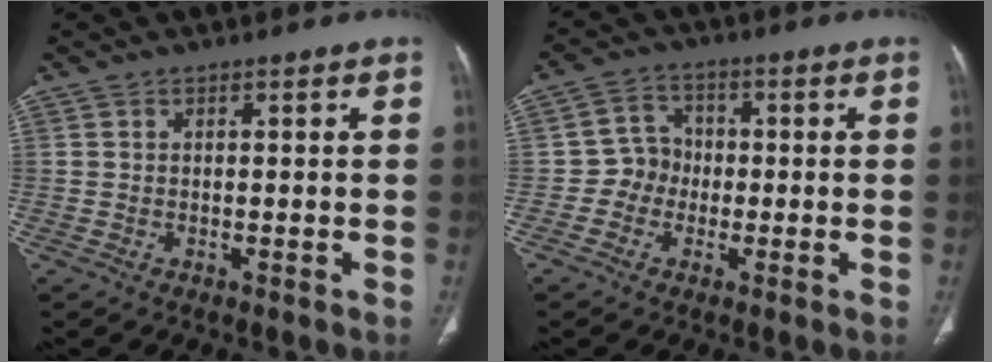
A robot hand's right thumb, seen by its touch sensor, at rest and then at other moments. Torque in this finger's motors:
{"motor_torque": [-0.10, 0.24, -0.09, 0.04, 0.04]}